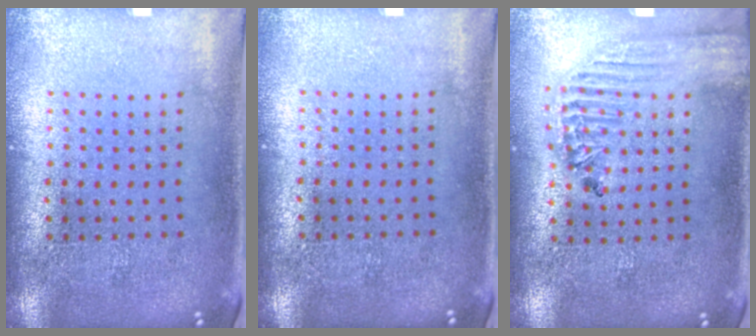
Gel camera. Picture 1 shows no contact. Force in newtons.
{"total": 0.0}
{"total": 1.8, "press": 1.6, "slide": 0.7}